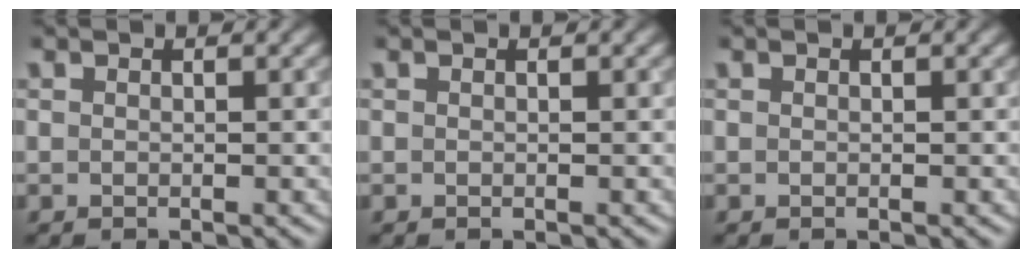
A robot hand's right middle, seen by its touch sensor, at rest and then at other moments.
{"total": 0.0}
{"total": 0.0}